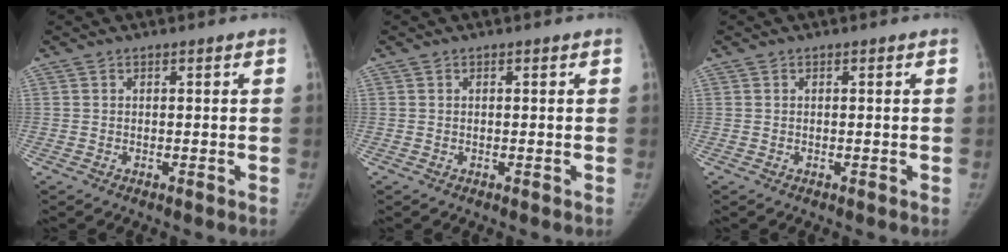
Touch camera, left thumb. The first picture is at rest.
{"total": 0.0}
{"total": 0.0}